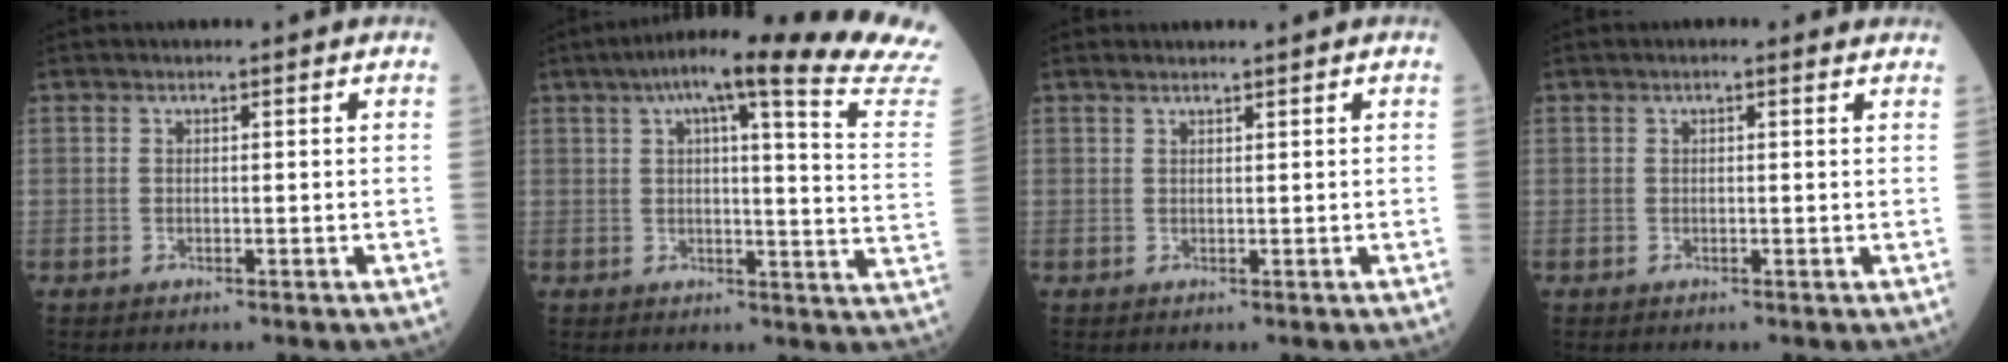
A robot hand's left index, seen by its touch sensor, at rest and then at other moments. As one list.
[{"total": 22.2, "force": [19.2, -0.6, 11.1], "torque": [-0.153, -0.056, 0.217]}, {"total": 1.9, "force": [1.7, 0.1, 0.7], "torque": [-0.011, 0.017, 0.030]}, {"total": 2.0, "force": [1.5, 0.6, 1.3], "torque": [-0.016, 0.015, 0.015]}]